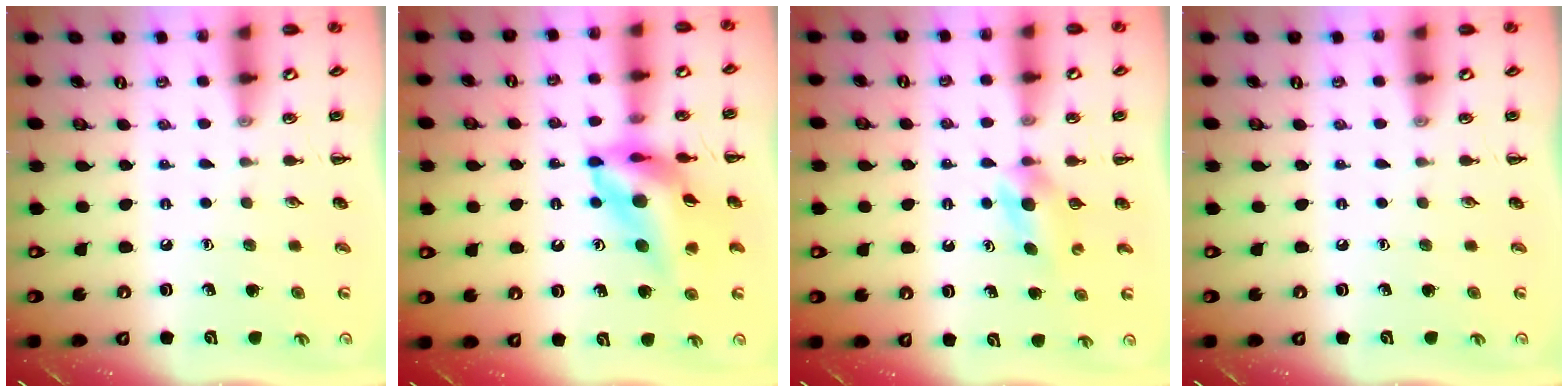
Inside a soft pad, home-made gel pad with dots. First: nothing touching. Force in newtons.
{"total": 14.2, "press": 13.5, "slide": 4.6}
{"total": 3.9, "press": 3.6, "slide": 1.3}
{"total": 0.0}